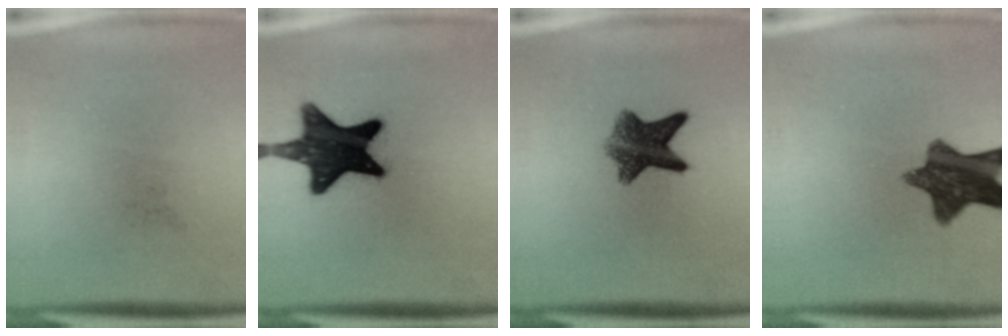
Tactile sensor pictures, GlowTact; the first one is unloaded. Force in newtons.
{"total": 14.7}
{"total": 7.7}
{"total": 10.7}